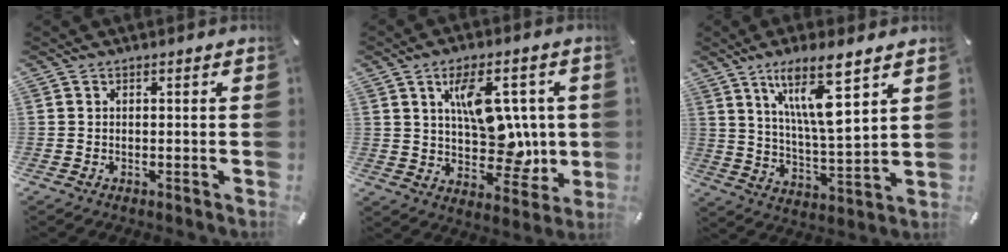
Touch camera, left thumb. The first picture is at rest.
{"total": 14.9, "force": [3.8, 9.1, 11.1], "torque": [-0.152, -0.009, 0.066]}
{"total": 14.5, "force": [8.4, 3.6, 11.2], "torque": [-0.203, -0.029, 0.141]}